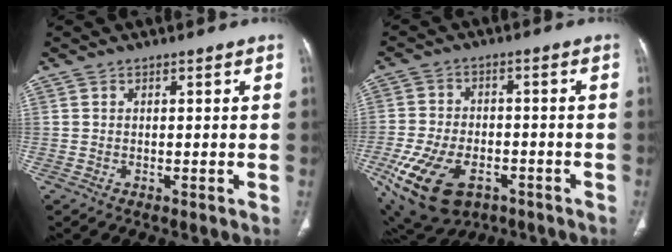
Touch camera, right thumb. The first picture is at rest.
{"total": 17.4, "force": [-7.5, 10.6, 11.6], "torque": [-0.234, 0.013, -0.112]}